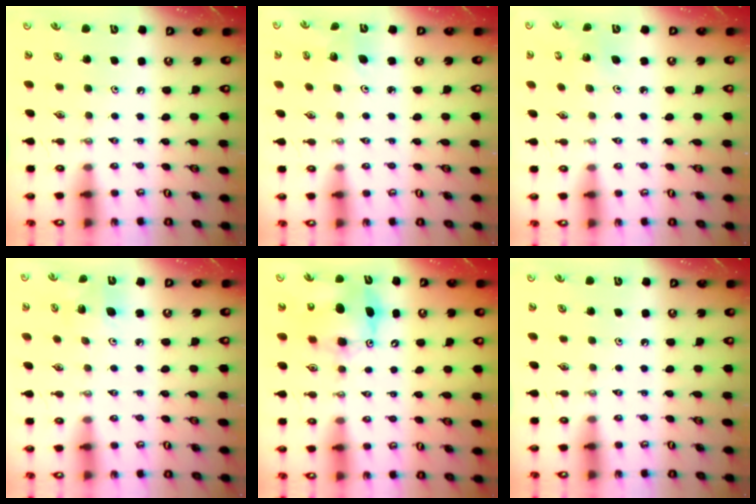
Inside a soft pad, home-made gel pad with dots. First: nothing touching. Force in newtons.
{"total": 4.3, "press": 3.9, "slide": 2.0}
{"total": 2.3, "press": 2.3, "slide": 0.3}
{"total": 6.5, "press": 6.4, "slide": 1.2}
{"total": 9.1, "press": 9.1, "slide": 0.8}
{"total": 0.0}